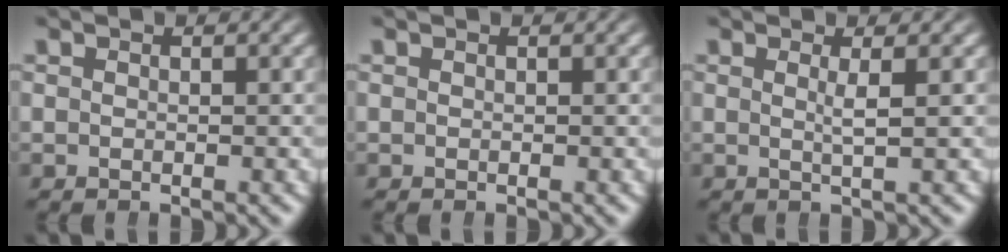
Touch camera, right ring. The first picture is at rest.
{"total": 0.0}
{"total": 1.6, "force": [0.6, -1.1, 0.9], "torque": [-0.012, -0.005, 0.014]}